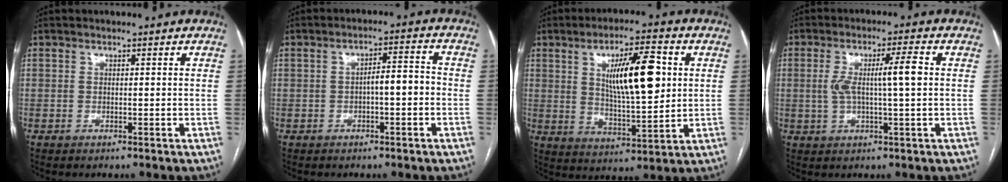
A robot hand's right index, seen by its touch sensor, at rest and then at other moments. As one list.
[{"total": 4.1, "force": [-1.1, 1.1, 3.8], "torque": [-0.060, 0.022, -0.012]}, {"total": 12.8, "force": [3.2, 2.9, 12.0], "torque": [-0.206, 0.005, 0.058]}, {"total": 6.5, "force": [0.6, 0.2, 6.5], "torque": [-0.119, 0.014, 0.013]}]